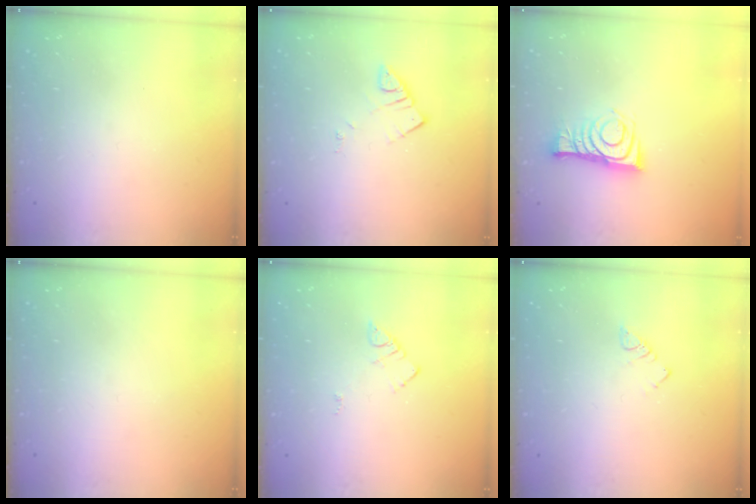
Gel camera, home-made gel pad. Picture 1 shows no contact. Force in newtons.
{"total": 3.5, "press": 3.5, "slide": 0.4}
{"total": 9.0, "press": 9.0, "slide": 0.2}
{"total": 0.0}
{"total": 3.7, "press": 3.7, "slide": 0.3}
{"total": 3.4, "press": 3.4, "slide": 0.5}